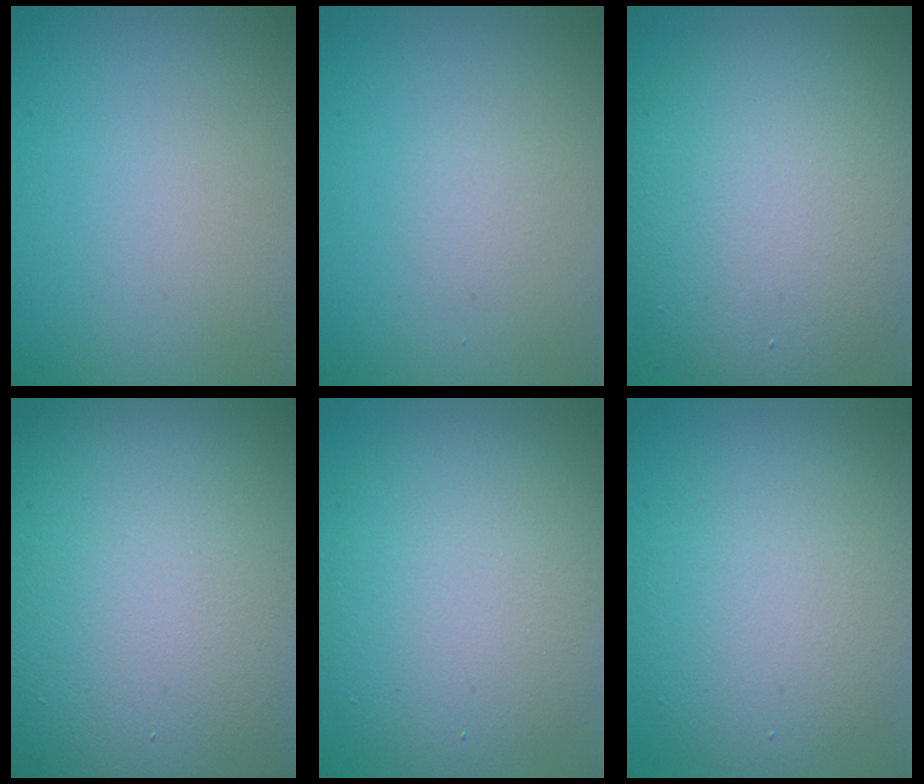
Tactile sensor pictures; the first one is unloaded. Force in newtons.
{"total": 0.6, "press": 0.6, "slide": 0.0}
{"total": 8.5, "press": 8.5, "slide": 0.3}
{"total": 23.5, "press": 23.4, "slide": 1.6}
{"total": 7.7, "press": 7.7, "slide": 0.2}
{"total": 6.4, "press": 6.4, "slide": 0.3}